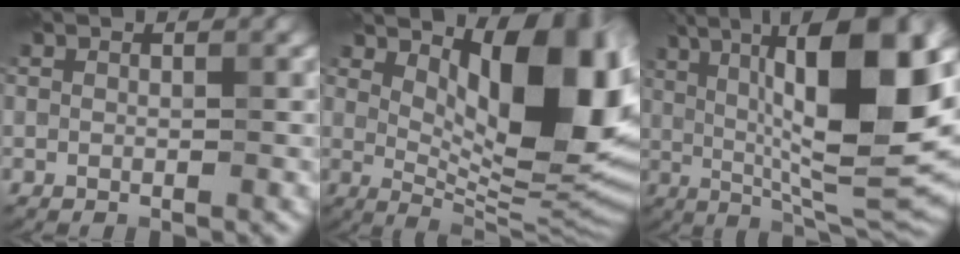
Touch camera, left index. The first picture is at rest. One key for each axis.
{"total": 13.6, "fx": 3.7, "fy": 5.6, "fz": 11.8, "tx": -0.147, "ty": 0.000, "tz": 0.061}
{"total": 15.7, "fx": 3.7, "fy": 4.5, "fz": 14.6, "tx": -0.218, "ty": 0.010, "tz": 0.054}